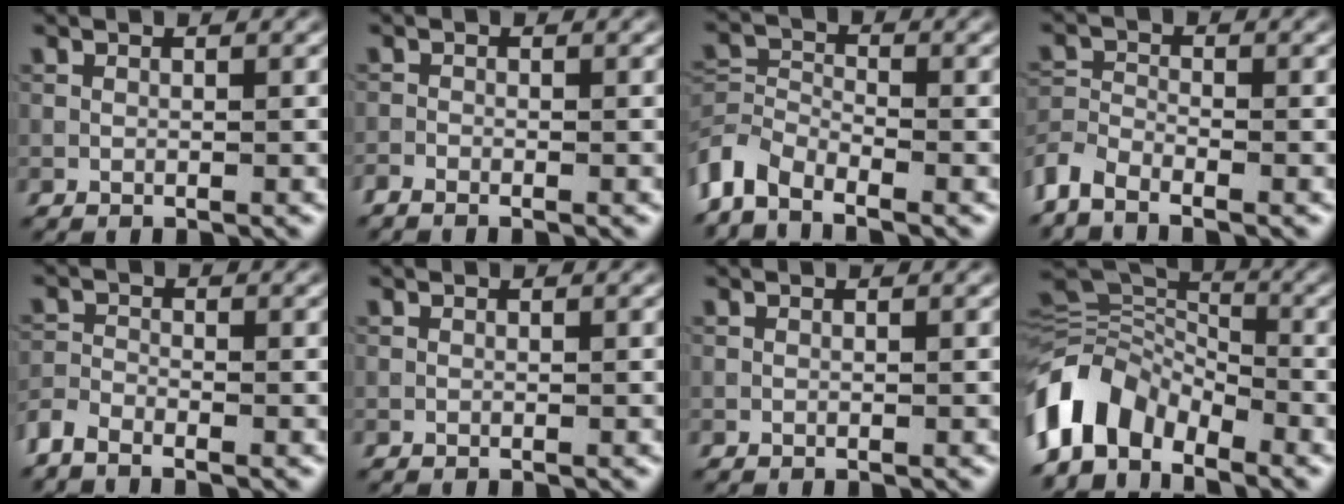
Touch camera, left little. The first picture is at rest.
{"total": 1.0, "force": [-1.0, 0.1, 0.3], "torque": [-0.005, -0.004, -0.024]}
{"total": 4.6, "force": [-3.6, 1.9, 2.0], "torque": [-0.045, -0.007, -0.085]}
{"total": 3.3, "force": [-2.8, 1.0, 1.4], "torque": [-0.032, -0.004, -0.070]}
{"total": 2.4, "force": [-2.1, 0.6, 0.8], "torque": [-0.020, -0.006, -0.056]}
{"total": 0.0}
{"total": 0.0}
{"total": 6.9, "force": [-4.5, 4.0, 3.4], "torque": [-0.059, 0.004, -0.096]}